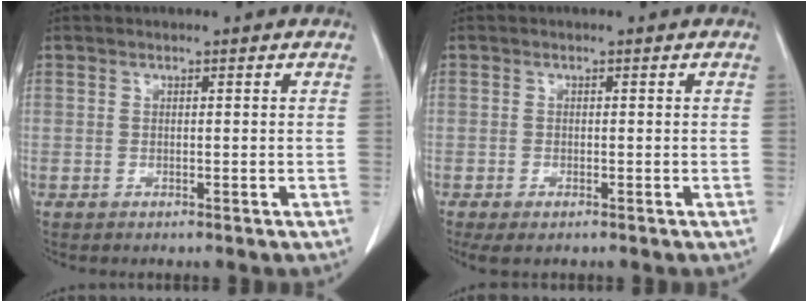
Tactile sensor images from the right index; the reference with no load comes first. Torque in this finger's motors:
{"motor_torque": [0.18, -0.23, 0.01, -0.03]}